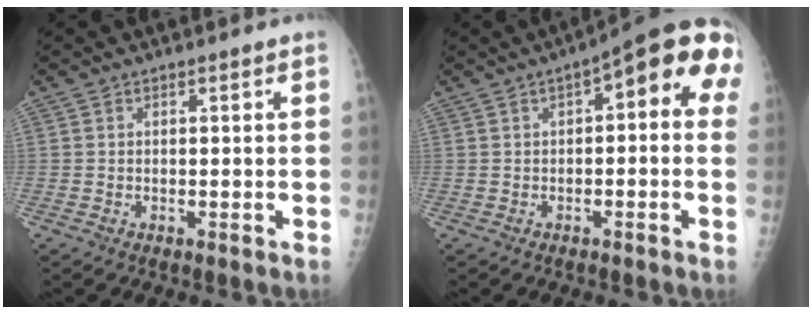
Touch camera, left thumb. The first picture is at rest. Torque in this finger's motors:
{"motor_torque": [-0.17, 0.65, 0.11, -0.10, 0.11]}